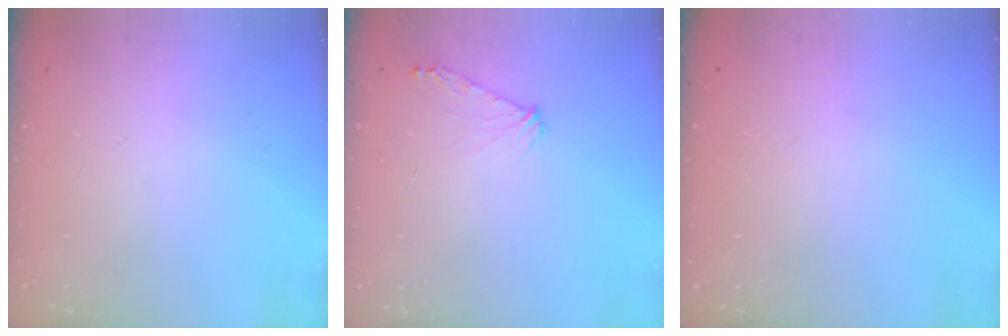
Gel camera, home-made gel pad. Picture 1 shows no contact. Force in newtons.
{"total": 6.6, "press": 6.6, "slide": 0.9}
{"total": 0.0}